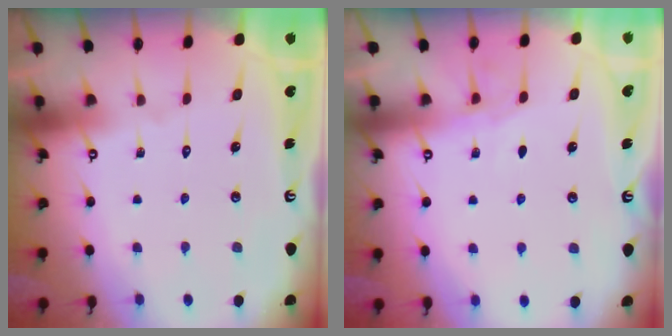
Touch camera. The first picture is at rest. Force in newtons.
{"total": 4.3, "press": 4.2, "slide": 0.6}